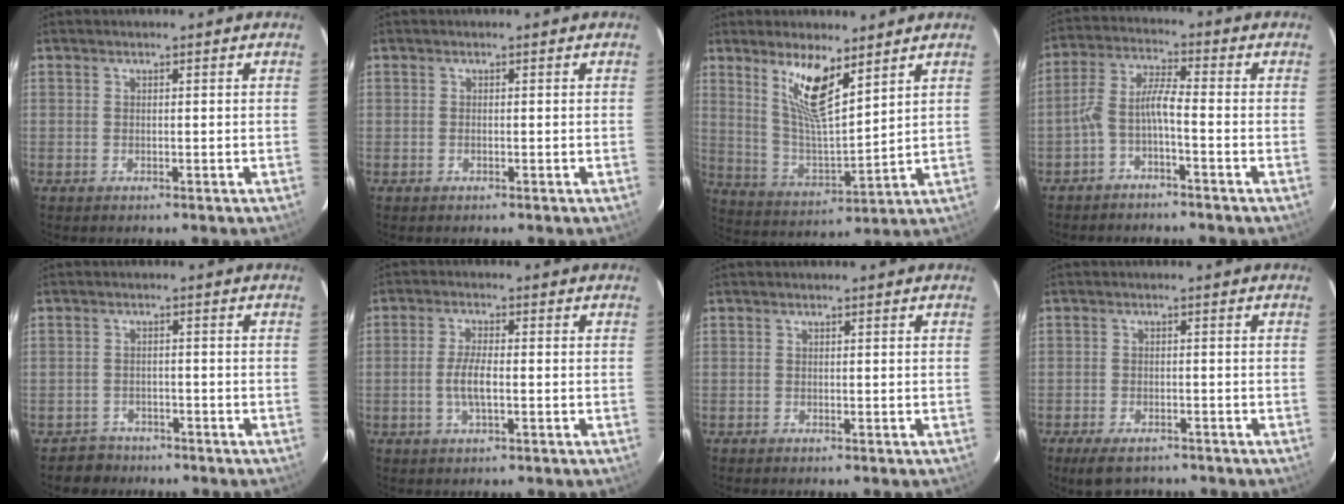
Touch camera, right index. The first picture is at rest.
{"total": 0.0}
{"total": 11.4, "force": [7.0, 2.7, 8.6], "torque": [-0.164, -0.005, 0.145]}
{"total": 5.3, "force": [-2.6, 0.9, 4.5], "torque": [-0.111, 0.018, -0.051]}
{"total": 3.6, "force": [-2.7, 2.4, -0.5], "torque": [0.000, 0.018, -0.042]}
{"total": 4.5, "force": [-1.0, 1.3, 4.2], "torque": [-0.084, -0.003, -0.017]}
{"total": 0.0}
{"total": 6.2, "force": [-4.8, 2.6, 2.8], "torque": [-0.071, -0.011, -0.078]}